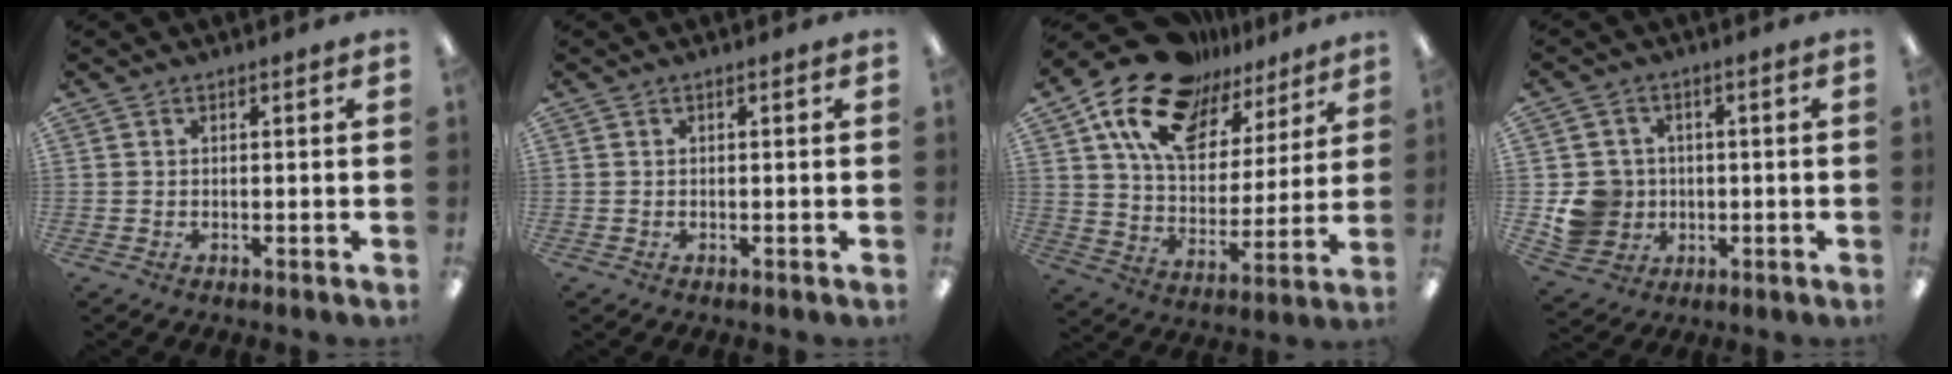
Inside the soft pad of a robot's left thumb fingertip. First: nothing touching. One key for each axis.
{"total": 0.0}
{"total": 18.2, "fx": 12.9, "fy": 9.6, "fz": 8.5, "tx": -0.168, "ty": -0.074, "tz": 0.231}
{"total": 8.6, "fx": -0.7, "fy": 8.3, "fz": 2.1, "tx": -0.060, "ty": 0.011, "tz": -0.002}